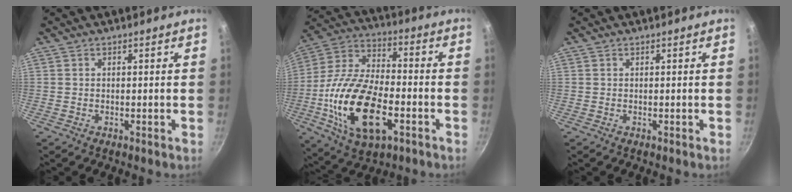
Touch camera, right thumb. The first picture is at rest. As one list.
[{"total": 22.2, "force": [-6.0, 11.5, 18.0], "torque": [-0.345, 0.025, -0.112]}, {"total": 0.0}]